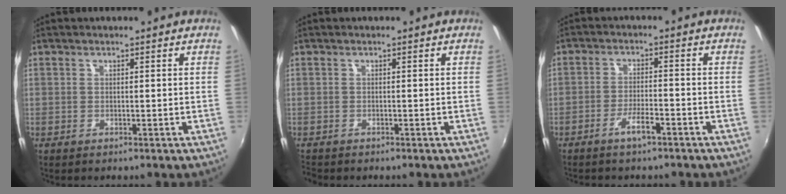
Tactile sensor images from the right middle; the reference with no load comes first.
{"total": 1.5, "force": [-1.4, 0.3, 0.4], "torque": [-0.010, -0.010, -0.023]}
{"total": 3.9, "force": [-2.9, 0.8, 2.4], "torque": [-0.060, 0.001, -0.052]}